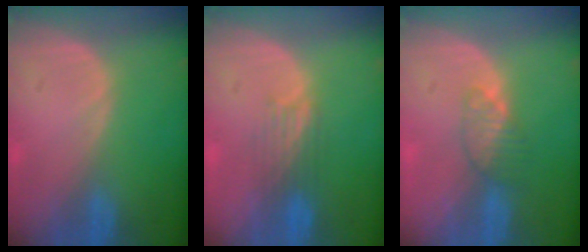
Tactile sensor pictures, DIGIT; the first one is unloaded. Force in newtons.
{"total": 3.8, "press": 3.1, "slide": 2.1}
{"total": 3.5, "press": 3.2, "slide": 1.4}